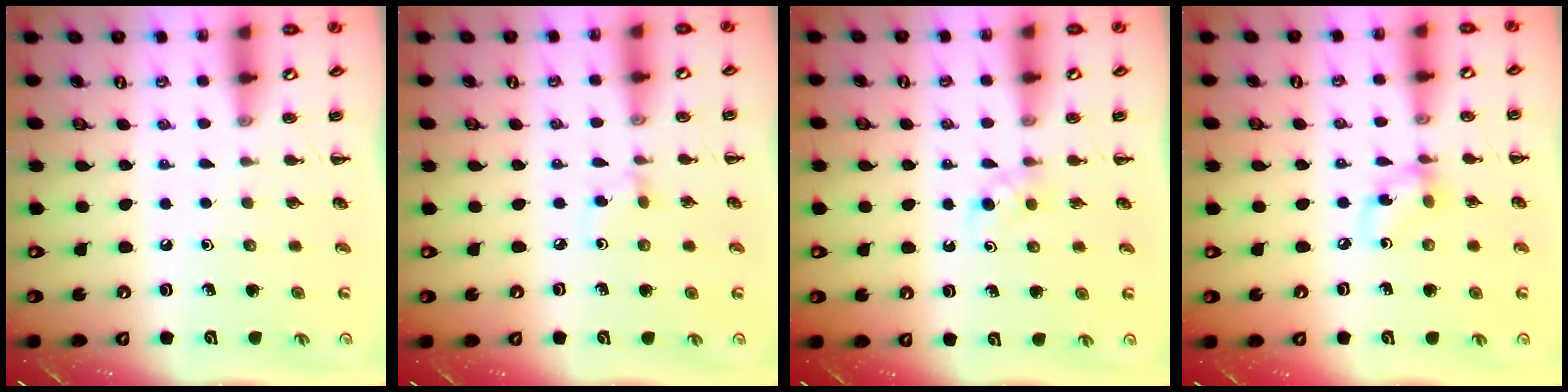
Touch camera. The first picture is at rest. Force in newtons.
{"total": 2.6, "press": 2.3, "slide": 1.1}
{"total": 2.9, "press": 2.6, "slide": 1.1}
{"total": 6.8, "press": 6.7, "slide": 1.0}